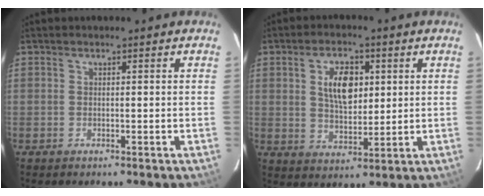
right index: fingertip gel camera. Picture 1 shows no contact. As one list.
[{"total": 8.4, "force": [2.3, 4.4, 6.8], "torque": [-0.121, 0.009, 0.046]}]